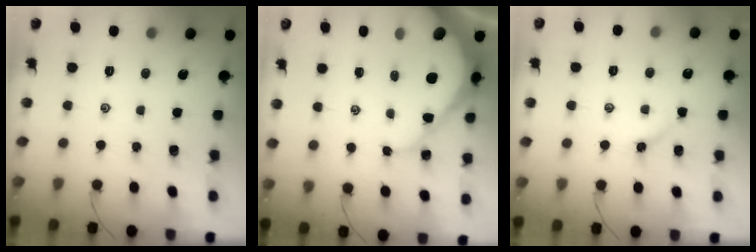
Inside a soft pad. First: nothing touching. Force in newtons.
{"total": 11.0, "press": 11.0, "slide": 1.0}
{"total": 3.0, "press": 2.9, "slide": 0.4}